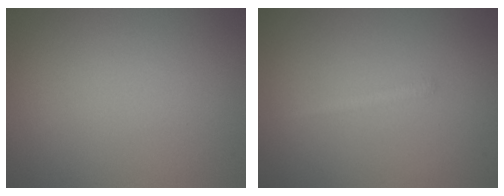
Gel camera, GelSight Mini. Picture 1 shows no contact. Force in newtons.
{"total": 0.8, "press": 0.8, "slide": 0.1}